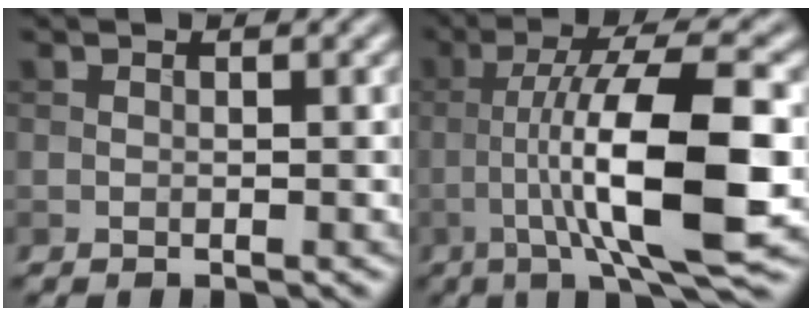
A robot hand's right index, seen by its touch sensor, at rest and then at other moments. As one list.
[{"total": 11.5, "force": [-2.5, 2.1, 11.0], "torque": [-0.171, 0.017, -0.044]}]